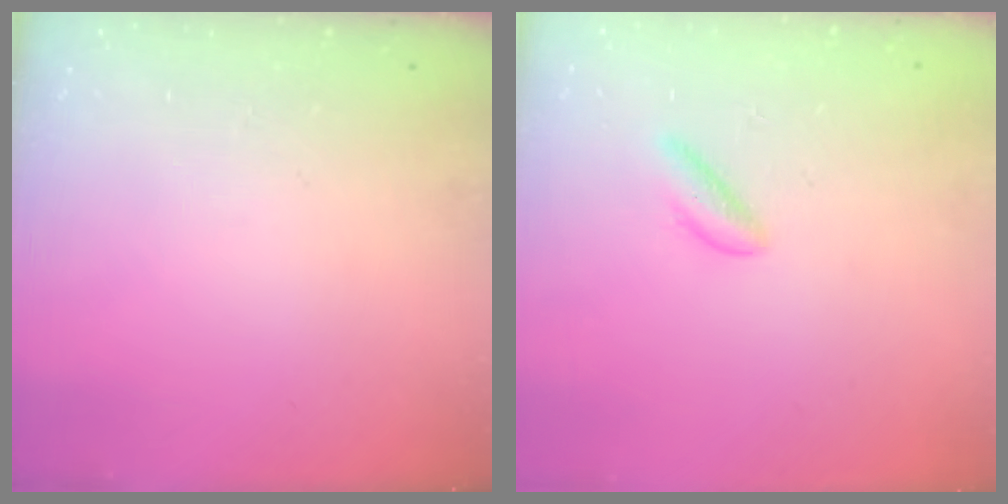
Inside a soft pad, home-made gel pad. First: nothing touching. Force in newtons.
{"total": 1.9, "press": 1.9, "slide": 0.4}